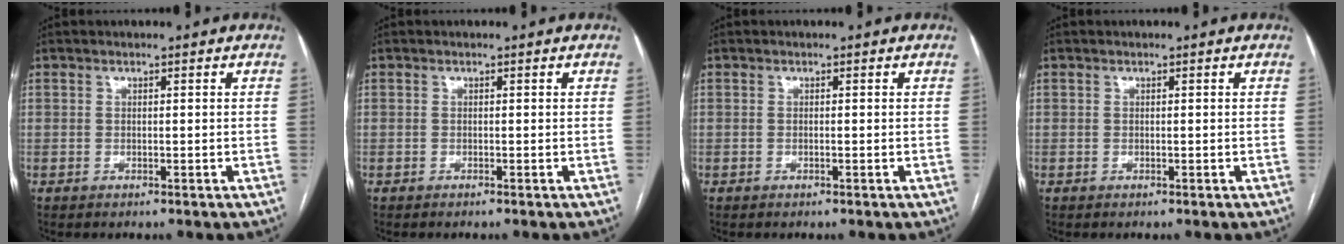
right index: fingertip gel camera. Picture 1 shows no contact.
{"total": 0.0}
{"total": 0.0}
{"total": 0.0}